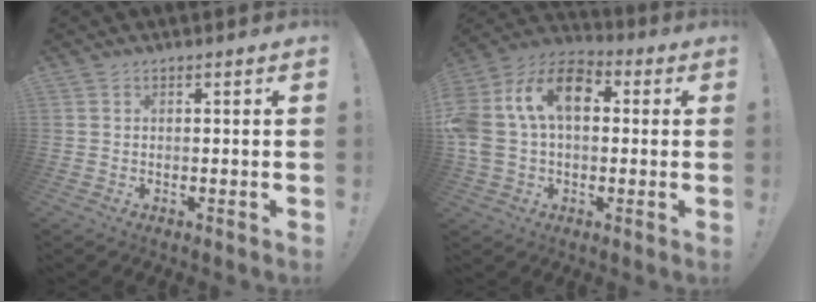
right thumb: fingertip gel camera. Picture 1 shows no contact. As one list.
[{"total": 18.4, "force": [4.5, 12.1, 13.1], "torque": [-0.251, 0.007, 0.078]}]